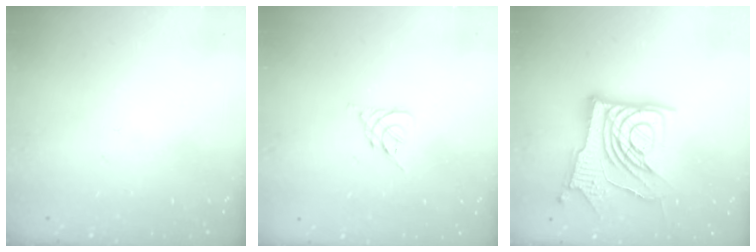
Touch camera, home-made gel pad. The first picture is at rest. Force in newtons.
{"total": 2.6, "press": 2.5, "slide": 0.7}
{"total": 16.0, "press": 15.9, "slide": 1.8}